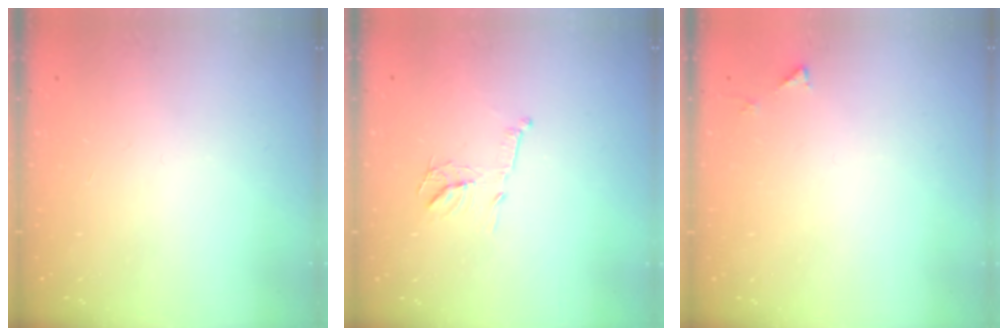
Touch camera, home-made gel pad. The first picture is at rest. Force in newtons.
{"total": 9.7, "press": 9.7, "slide": 0.3}
{"total": 3.5, "press": 3.5, "slide": 0.3}